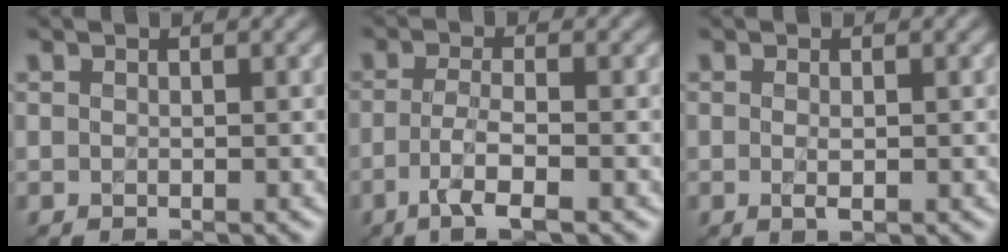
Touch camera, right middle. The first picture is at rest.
{"total": 3.6, "force": [-1.8, 0.7, 3.1], "torque": [-0.062, 0.000, -0.040]}
{"total": 1.1, "force": [-0.1, 0.3, 1.0], "torque": [-0.022, -0.006, -0.005]}